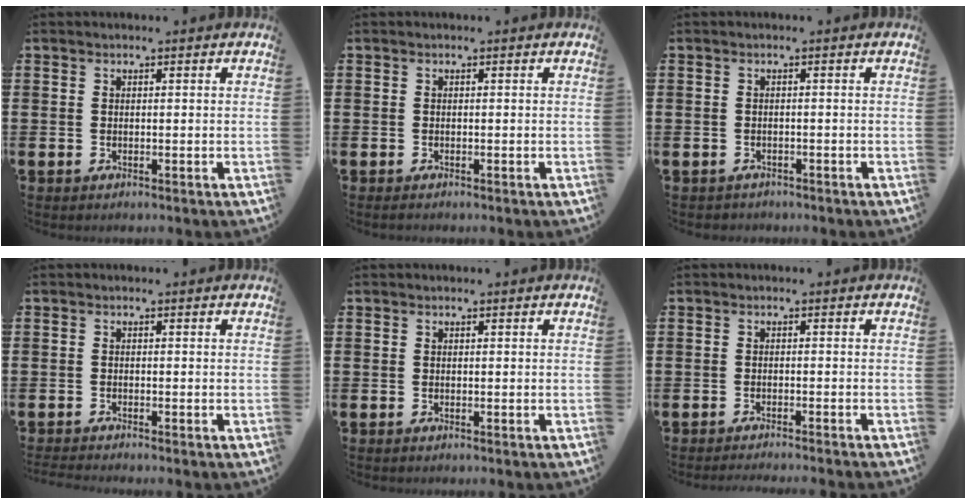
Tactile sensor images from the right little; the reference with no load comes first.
{"total": 0.0}
{"total": 0.6, "force": [-0.5, 0.3, 0.0], "torque": [-0.002, 0.002, -0.011]}
{"total": 0.7, "force": [-0.7, 0.0, 0.3], "torque": [-0.004, -0.003, -0.014]}
{"total": 0.0}
{"total": 1.0, "force": [-0.9, -0.3, 0.1], "torque": [-0.001, 0.000, -0.019]}